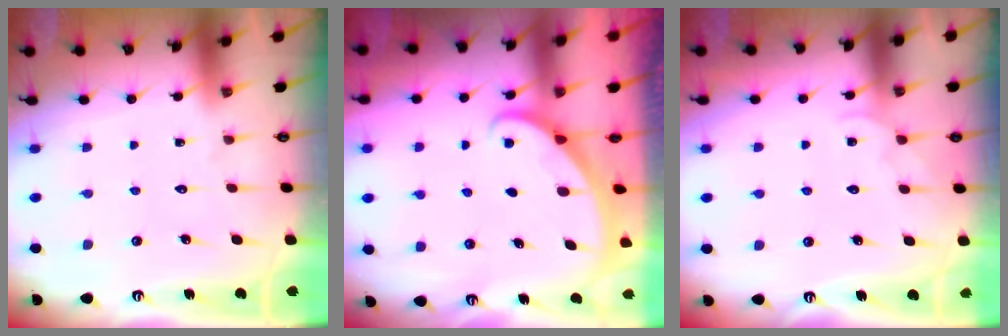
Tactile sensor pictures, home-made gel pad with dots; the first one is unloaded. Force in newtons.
{"total": 1.6, "press": 1.6, "slide": 0.0}
{"total": 2.5, "press": 2.5, "slide": 0.4}